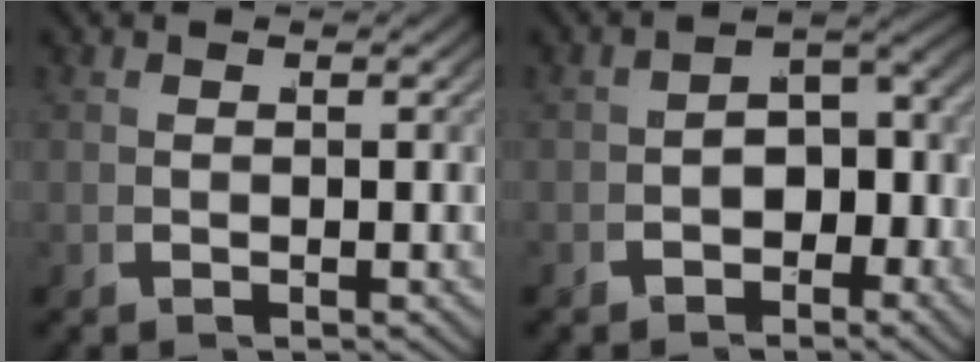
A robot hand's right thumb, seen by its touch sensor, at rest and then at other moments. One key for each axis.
{"total": 3.9, "fx": -1.8, "fy": 2.4, "fz": 2.5, "tx": -0.035, "ty": -0.009, "tz": -0.029}